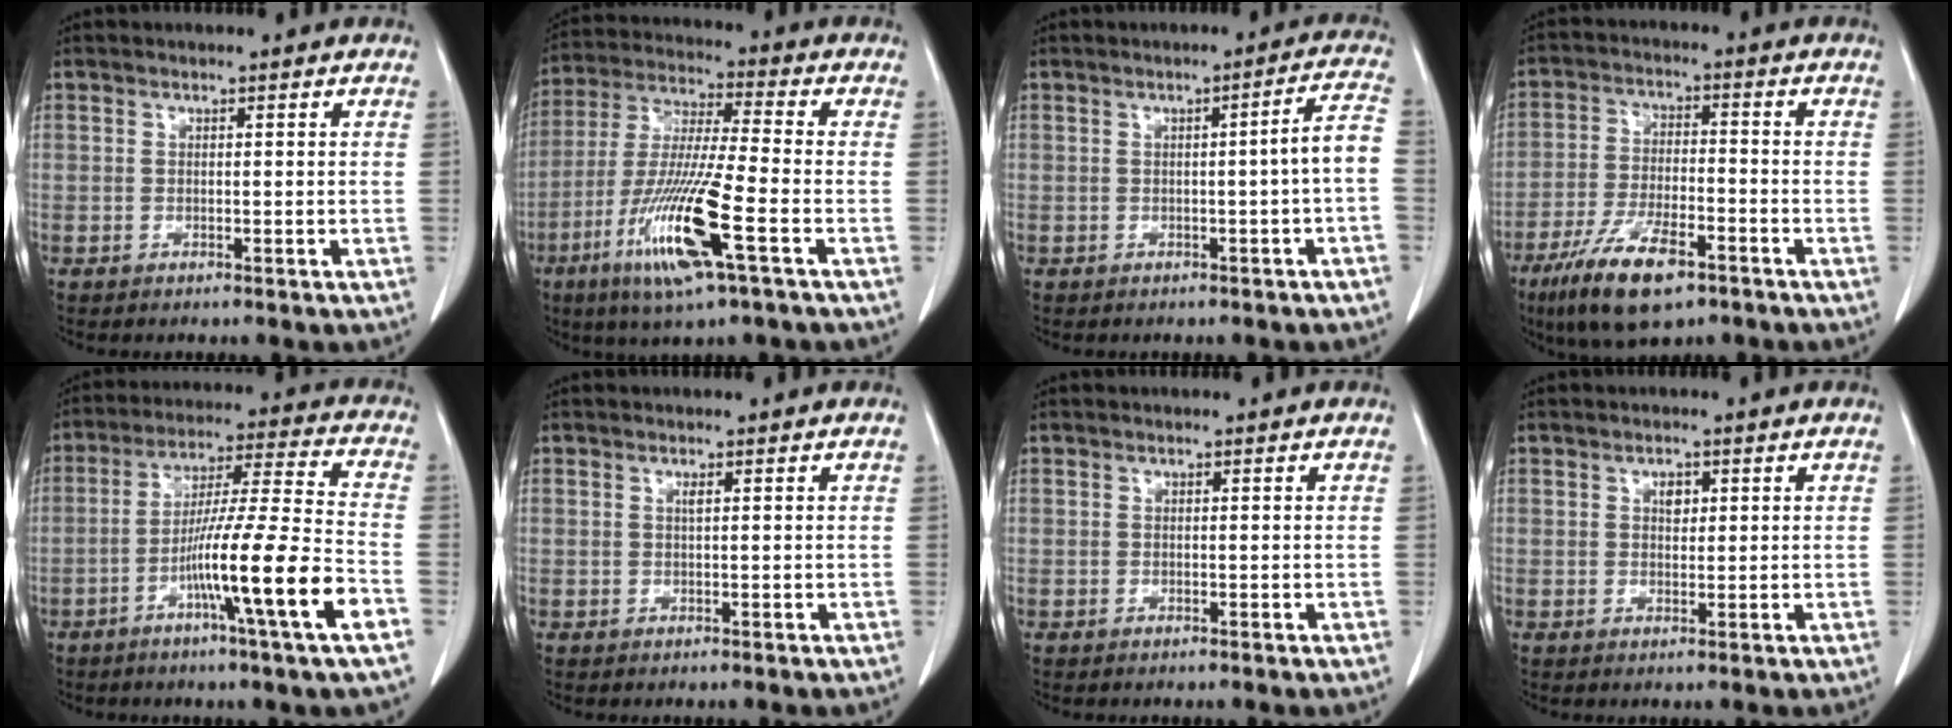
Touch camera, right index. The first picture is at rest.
{"total": 15.2, "force": [-6.1, 0.4, 13.9], "torque": [-0.287, -0.023, -0.114]}
{"total": 4.7, "force": [-1.0, -0.5, 4.5], "torque": [-0.054, 0.011, -0.015]}
{"total": 11.7, "force": [-7.2, 3.4, 8.6], "torque": [-0.167, -0.017, -0.123]}
{"total": 15.6, "force": [-6.2, -1.6, 14.3], "torque": [-0.251, -0.008, -0.107]}
{"total": 0.6, "force": [0.2, 0.0, 0.5], "torque": [-0.013, 0.000, 0.005]}
{"total": 0.0}
{"total": 1.7, "force": [0.7, 1.1, 1.2], "torque": [-0.017, -0.001, 0.010]}